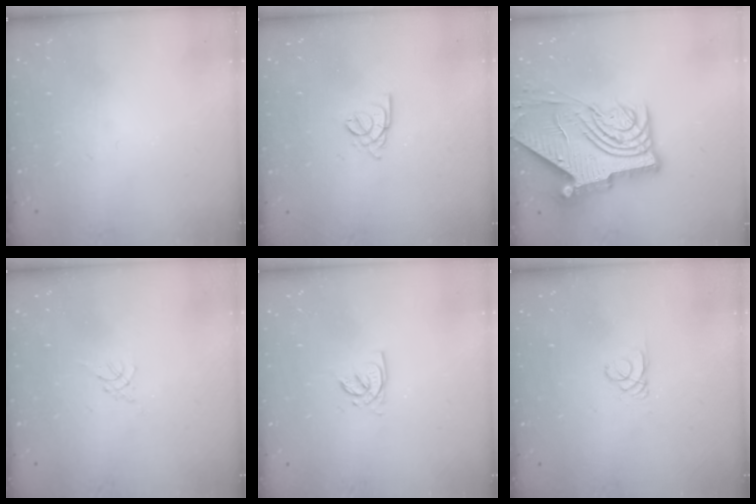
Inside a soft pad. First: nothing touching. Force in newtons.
{"total": 2.6, "press": 2.6, "slide": 0.6}
{"total": 14.9, "press": 14.8, "slide": 1.9}
{"total": 0.0}
{"total": 2.6, "press": 2.6, "slide": 0.2}
{"total": 0.6, "press": 0.6, "slide": 0.1}